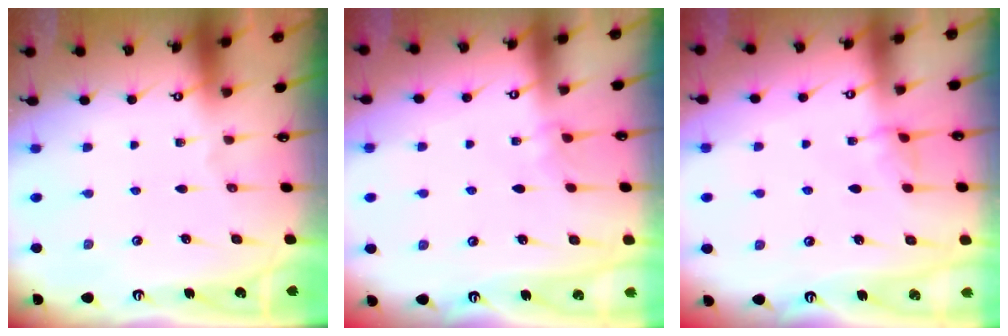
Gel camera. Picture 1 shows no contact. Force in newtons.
{"total": 2.8, "press": 2.8, "slide": 0.3}
{"total": 2.8, "press": 2.8, "slide": 0.4}